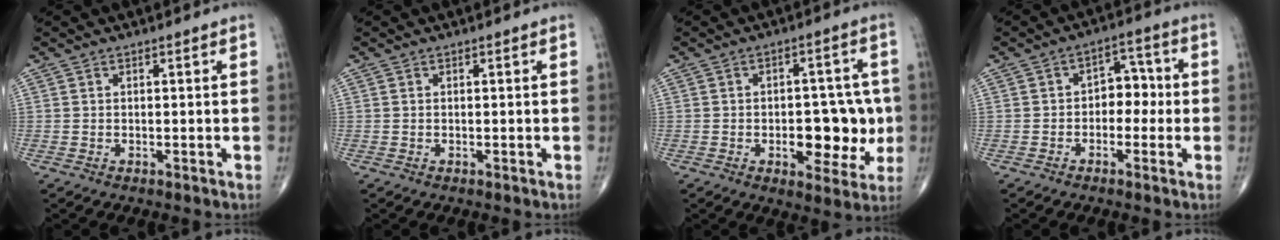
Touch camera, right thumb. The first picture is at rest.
{"total": 0.0}
{"total": 12.2, "force": [-2.0, 6.6, 10.0], "torque": [-0.090, 0.018, -0.017]}
{"total": 5.7, "force": [-0.8, 4.1, 4.0], "torque": [-0.024, 0.028, -0.023]}